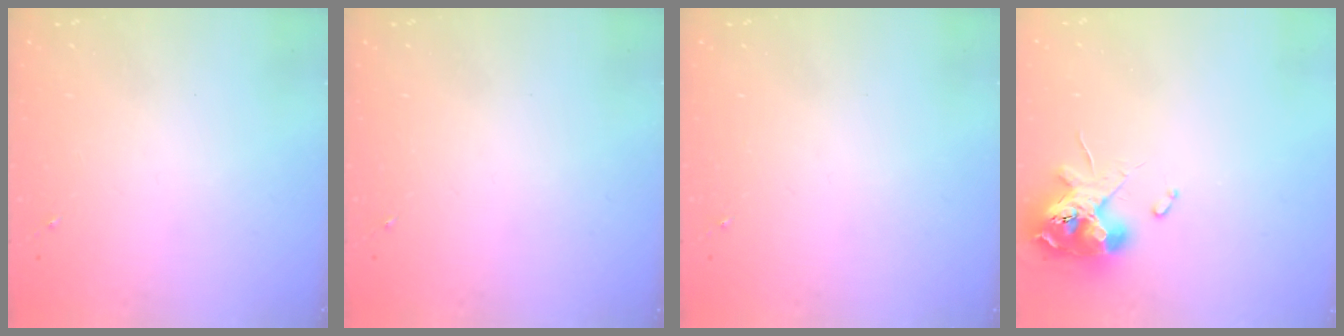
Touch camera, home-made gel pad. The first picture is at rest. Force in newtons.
{"total": 0.0}
{"total": 0.0}
{"total": 11.9, "press": 11.8, "slide": 1.5}